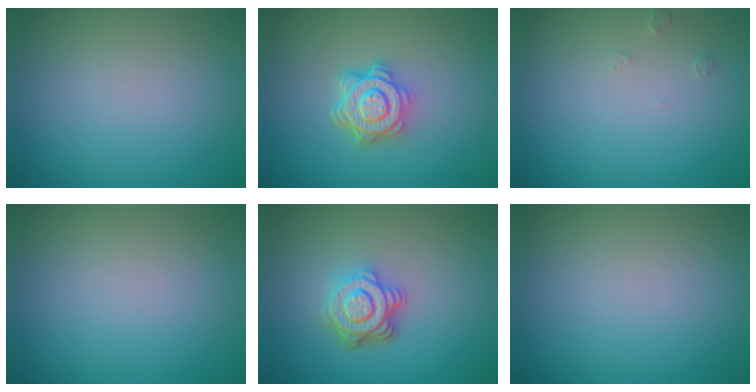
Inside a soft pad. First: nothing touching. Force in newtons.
{"total": 4.5, "press": 3.4, "slide": 3.0}
{"total": 0.6, "press": 0.6, "slide": 0.1}
{"total": 0.0}
{"total": 4.7, "press": 3.5, "slide": 3.2}
{"total": 0.0}